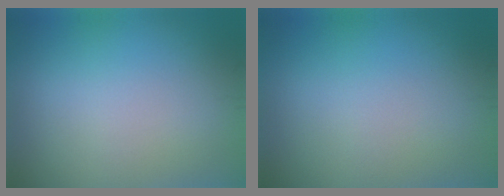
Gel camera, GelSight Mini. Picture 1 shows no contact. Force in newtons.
{"total": 0.0}